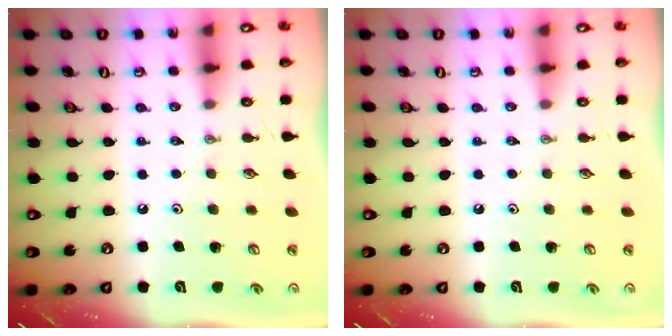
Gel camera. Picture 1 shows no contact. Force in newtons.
{"total": 0.0}